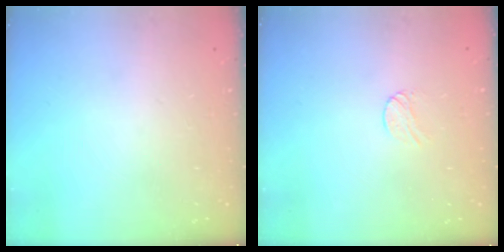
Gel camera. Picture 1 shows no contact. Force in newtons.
{"total": 3.7, "press": 3.7, "slide": 0.4}